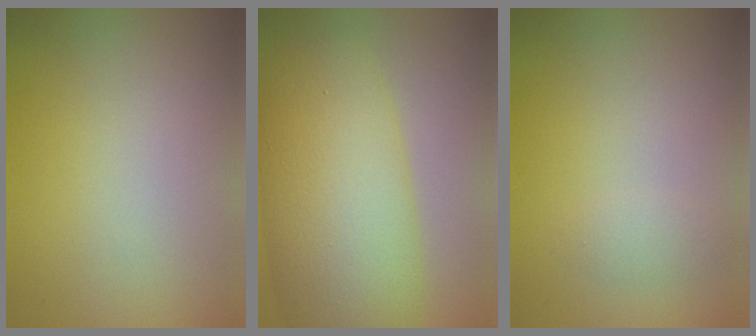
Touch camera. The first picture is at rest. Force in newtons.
{"total": 10.9, "press": 10.9, "slide": 0.3}
{"total": 1.0, "press": 1.0, "slide": 0.0}